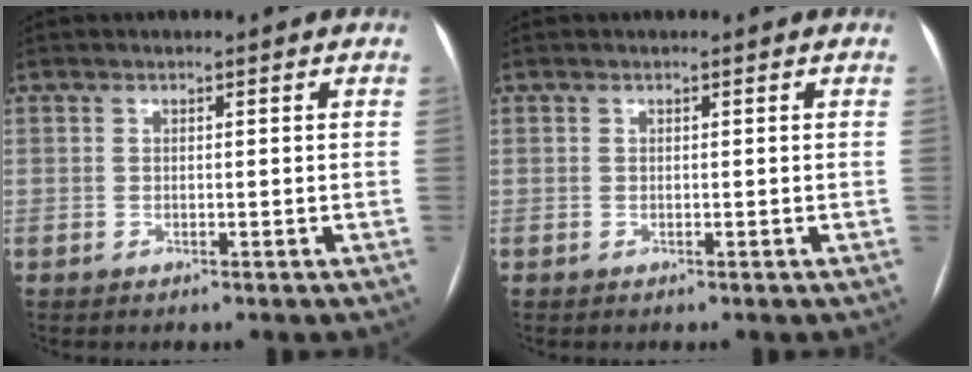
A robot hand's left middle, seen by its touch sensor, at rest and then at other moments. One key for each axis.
{"total": 0.0}